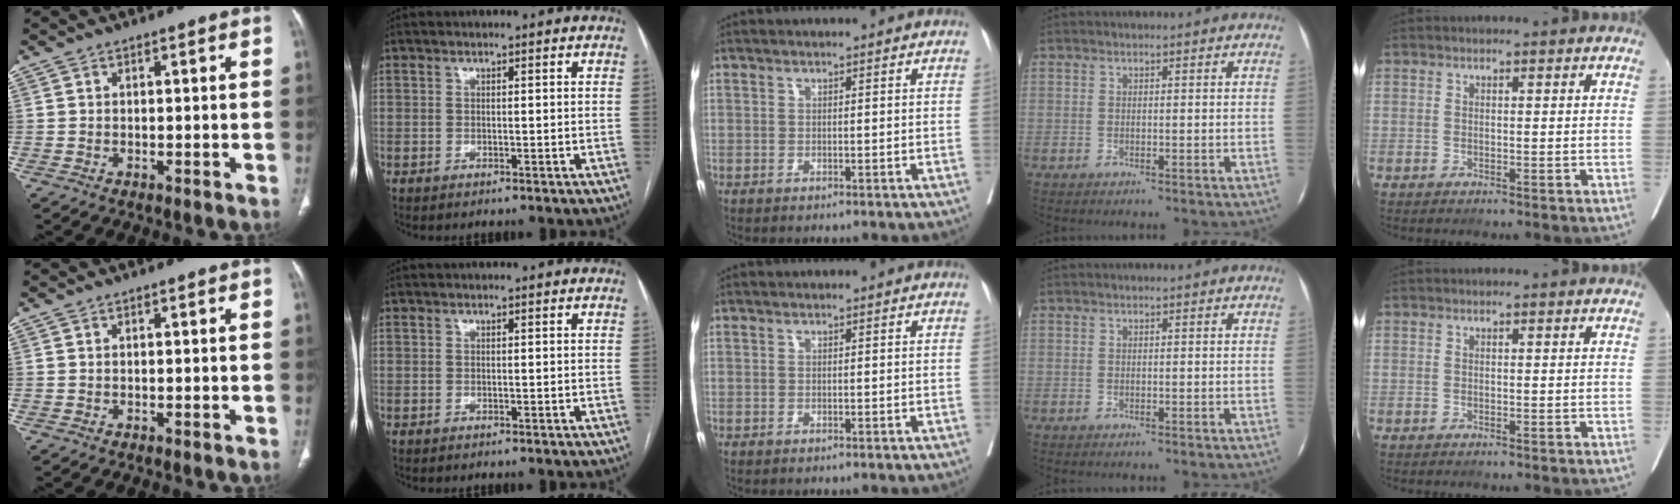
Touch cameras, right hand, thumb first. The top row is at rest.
{}